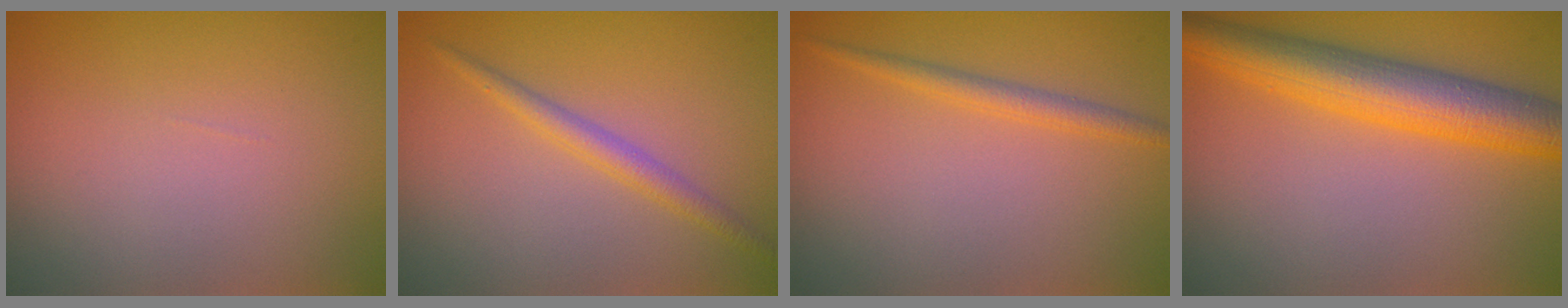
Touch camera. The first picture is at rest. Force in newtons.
{"total": 2.0, "press": 2.0, "slide": 0.1}
{"total": 1.8, "press": 1.8, "slide": 0.1}
{"total": 7.6, "press": 7.6, "slide": 0.2}